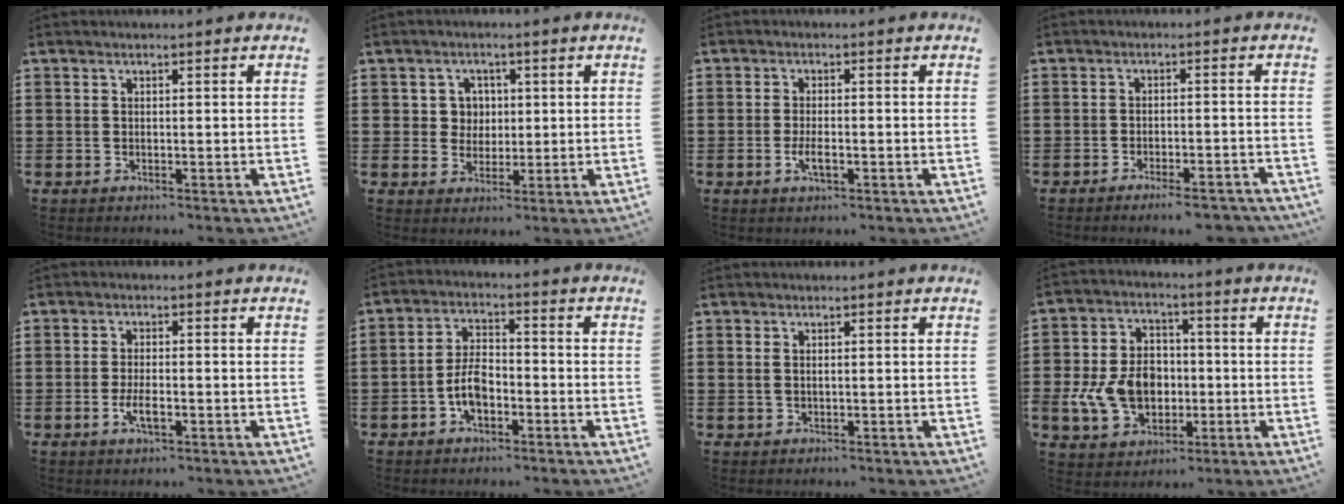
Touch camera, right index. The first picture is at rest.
{"total": 3.7, "force": [0.6, 3.5, 1.1], "torque": [-0.038, 0.011, 0.008]}
{"total": 2.8, "force": [-1.0, 0.8, 2.5], "torque": [-0.051, -0.004, -0.018]}
{"total": 3.8, "force": [-3.3, 0.1, 1.8], "torque": [-0.028, -0.003, -0.062]}
{"total": 3.3, "force": [-1.3, 1.0, 2.9], "torque": [-0.063, -0.005, -0.025]}
{"total": 5.7, "force": [-2.3, 2.8, 4.4], "torque": [-0.102, 0.003, -0.049]}
{"total": 1.0, "force": [0.1, 0.5, 0.8], "torque": [-0.018, 0.004, 0.001]}
{"total": 10.3, "force": [-2.0, 7.5, 6.7], "torque": [-0.149, 0.012, -0.036]}